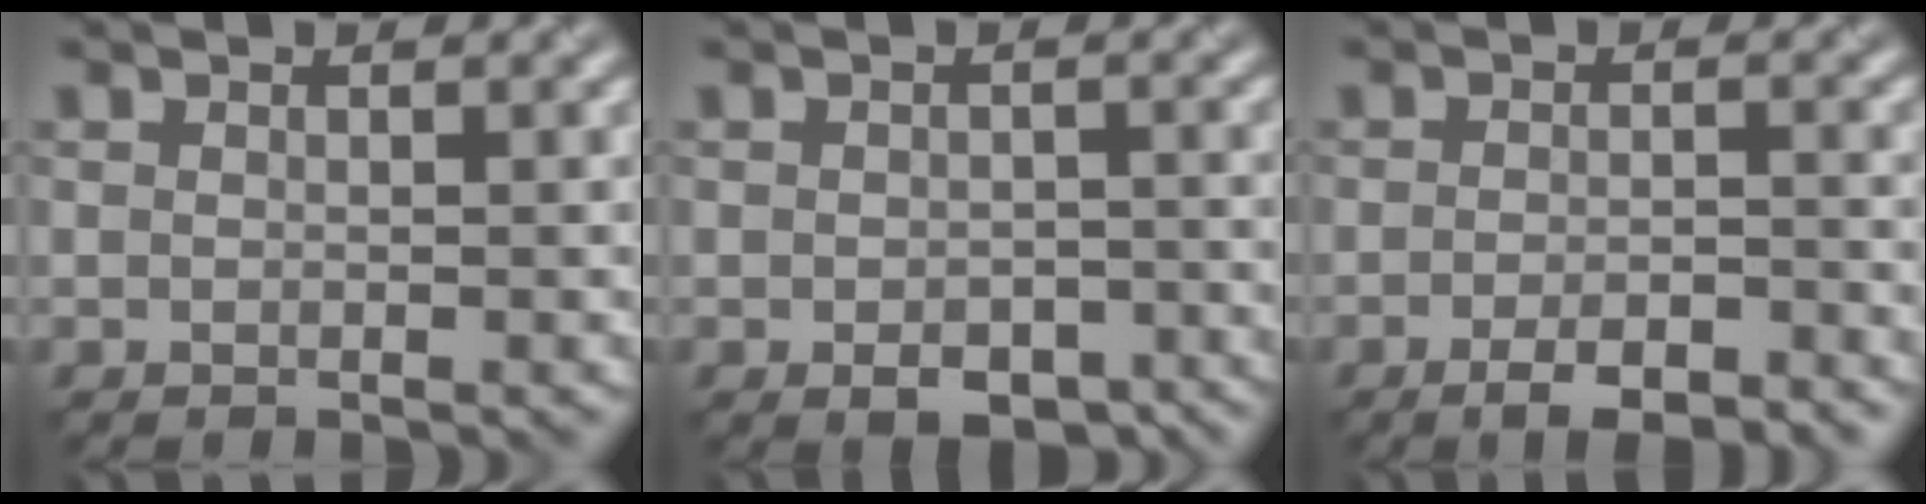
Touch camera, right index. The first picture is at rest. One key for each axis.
{"total": 3.8, "fx": -2.0, "fy": 2.1, "fz": 2.4, "tx": -0.030, "ty": -0.010, "tz": -0.025}
{"total": 3.7, "fx": -2.5, "fy": 0.9, "fz": 2.5, "tx": -0.040, "ty": -0.001, "tz": -0.039}